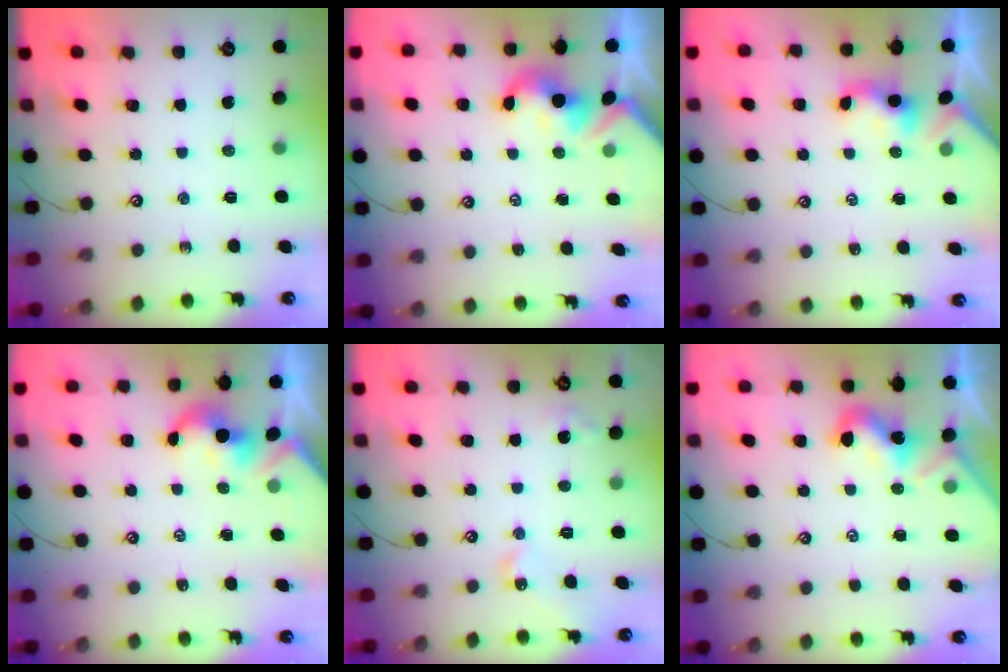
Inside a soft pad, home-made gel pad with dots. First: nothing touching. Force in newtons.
{"total": 2.2, "press": 2.1, "slide": 0.6}
{"total": 1.1, "press": 1.0, "slide": 0.4}
{"total": 2.1, "press": 2.1, "slide": 0.2}
{"total": 5.5, "press": 5.5, "slide": 0.6}
{"total": 1.7, "press": 1.6, "slide": 0.4}